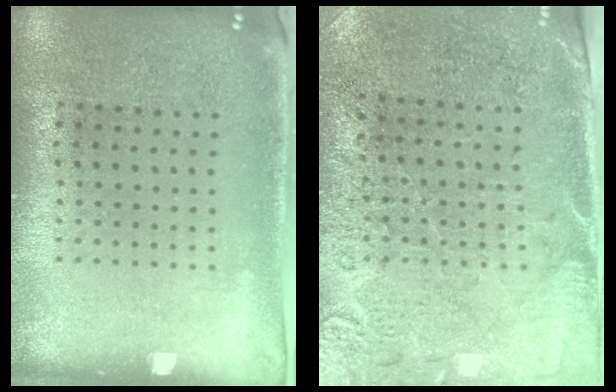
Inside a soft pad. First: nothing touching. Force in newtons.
{"total": 2.8, "press": 2.5, "slide": 1.1}